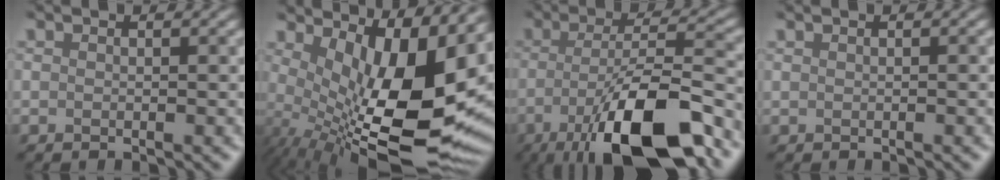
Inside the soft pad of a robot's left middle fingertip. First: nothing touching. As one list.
[{"total": 14.5, "force": [1.3, 5.2, 13.5], "torque": [-0.202, -0.025, 0.044]}, {"total": 12.1, "force": [-6.9, 3.9, 9.2], "torque": [-0.175, -0.012, -0.112]}, {"total": 0.0}]